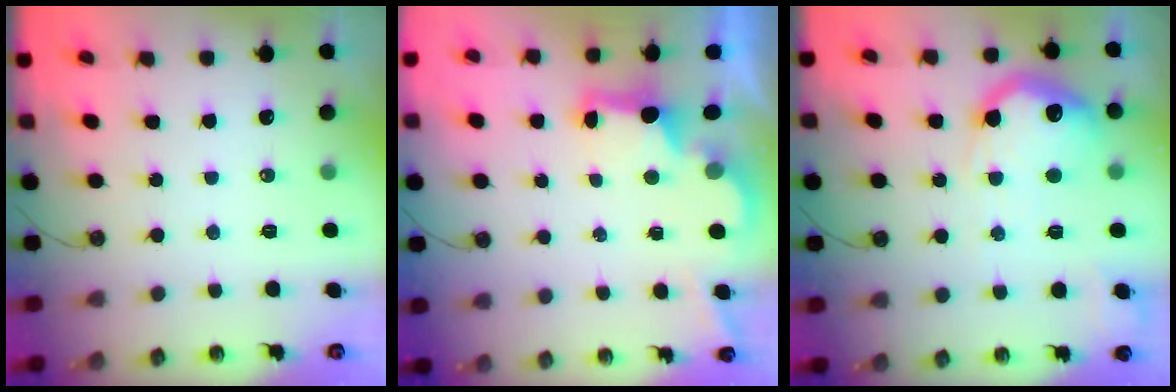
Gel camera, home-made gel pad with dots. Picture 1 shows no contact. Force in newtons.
{"total": 2.9, "press": 2.7, "slide": 0.9}
{"total": 18.2, "press": 18.2, "slide": 1.6}